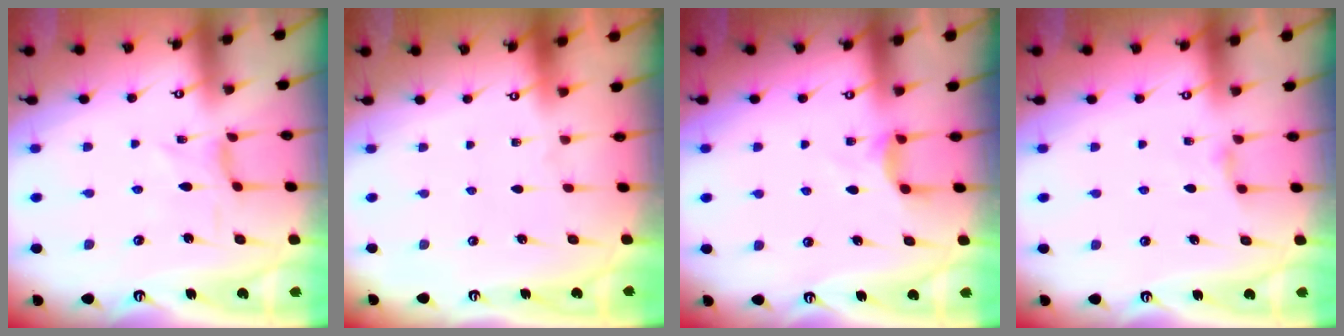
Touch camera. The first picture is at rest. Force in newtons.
{"total": 0.0}
{"total": 3.6, "press": 3.6, "slide": 0.4}
{"total": 2.8, "press": 2.7, "slide": 0.6}